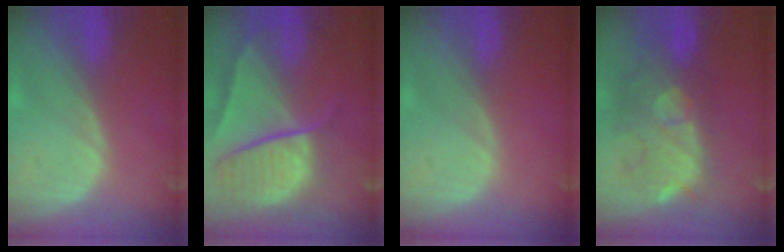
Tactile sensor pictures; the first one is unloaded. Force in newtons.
{"total": 10.7, "press": 9.0, "slide": 5.8}
{"total": 0.0}
{"total": 10.7, "press": 10.0, "slide": 3.7}